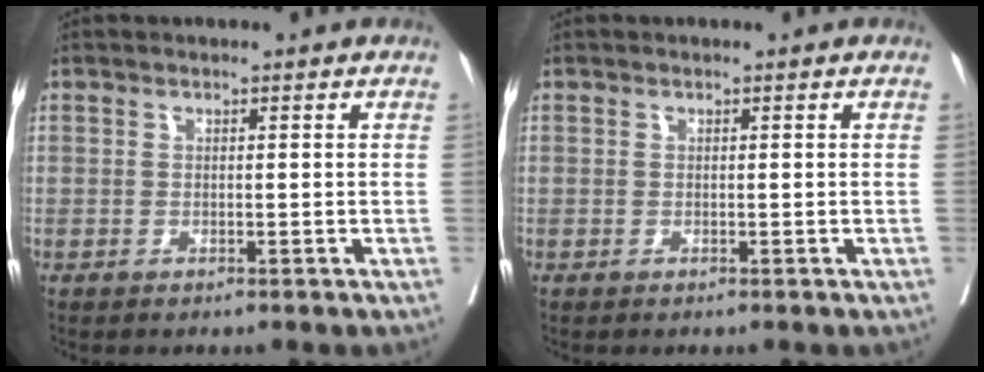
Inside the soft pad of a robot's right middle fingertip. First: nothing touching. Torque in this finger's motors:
{"motor_torque": [-0.01, 0.01, 0.00, 0.00]}